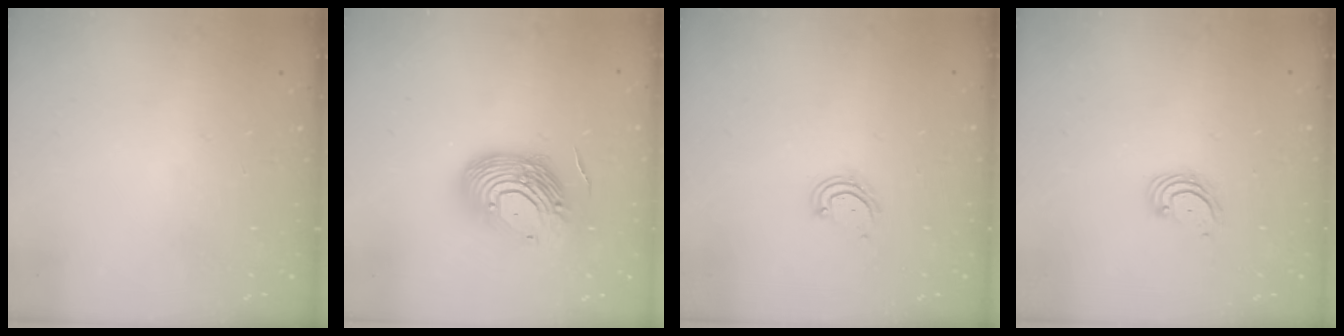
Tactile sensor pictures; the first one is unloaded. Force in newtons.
{"total": 16.3, "press": 16.2, "slide": 2.1}
{"total": 4.4, "press": 4.3, "slide": 0.3}
{"total": 3.1, "press": 3.1, "slide": 0.3}